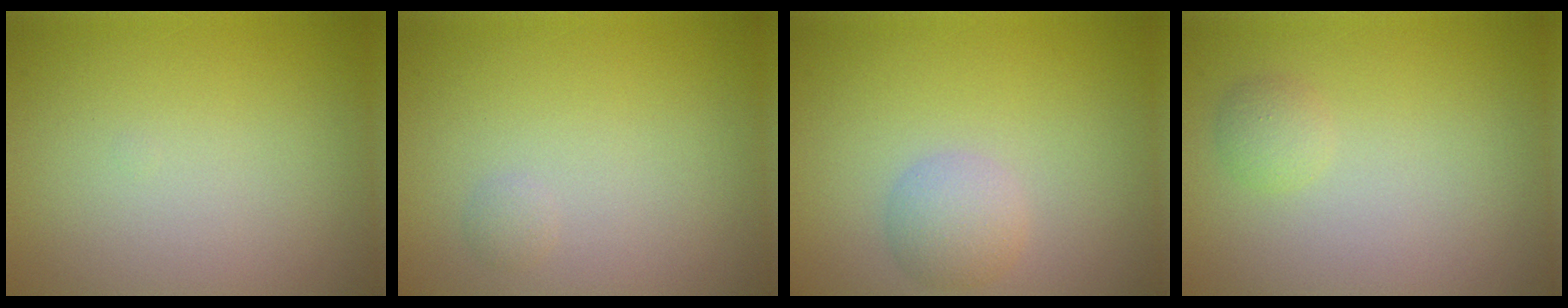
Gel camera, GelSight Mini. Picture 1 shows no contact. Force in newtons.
{"total": 0.6, "press": 0.6, "slide": 0.1}
{"total": 2.3, "press": 2.3, "slide": 0.2}
{"total": 1.1, "press": 1.1, "slide": 0.1}